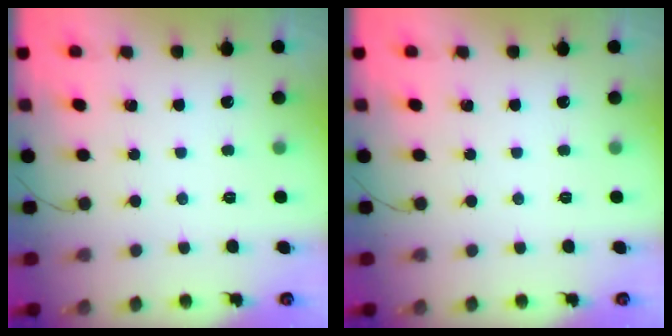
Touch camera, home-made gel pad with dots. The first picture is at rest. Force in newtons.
{"total": 0.0}